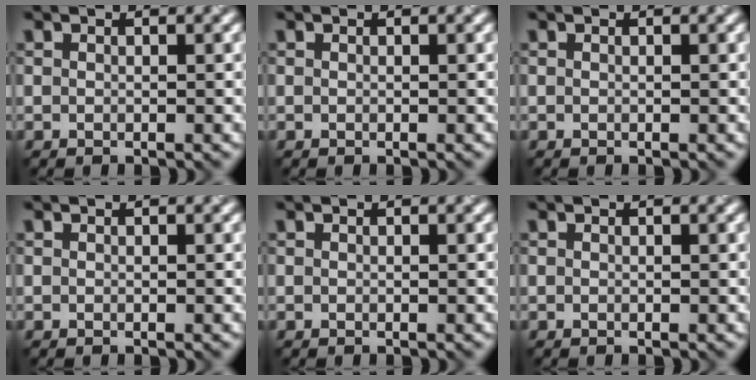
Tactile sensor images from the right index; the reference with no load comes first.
{"total": 0.0}
{"total": 0.0}
{"total": 0.0}
{"total": 0.0}
{"total": 0.0}